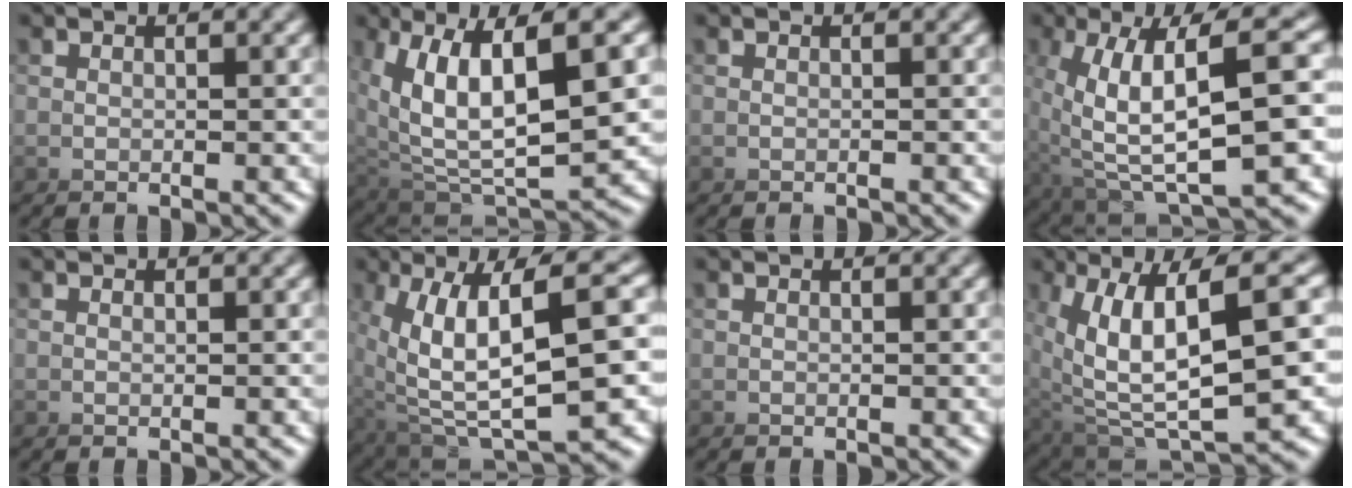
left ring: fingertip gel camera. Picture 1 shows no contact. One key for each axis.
{"total": 6.1, "fx": 2.0, "fy": 2.3, "fz": 5.2, "tx": -0.148, "ty": 0.010, "tz": 0.027}
{"total": 0.7, "fx": -0.1, "fy": -0.6, "fz": -0.4, "tx": 0.005, "ty": 0.004, "tz": -0.004}
{"total": 6.7, "fx": -1.7, "fy": 0.8, "fz": 6.4, "tx": -0.130, "ty": -0.004, "tz": -0.015}
{"total": 0.0}
{"total": 6.9, "fx": -1.0, "fy": 2.1, "fz": 6.5, "tx": -0.142, "ty": -0.007, "tz": -0.007}
{"total": 0.0}
{"total": 7.4, "fx": 0.2, "fy": 2.9, "fz": 6.8, "tx": -0.157, "ty": 0.001, "tz": 0.007}